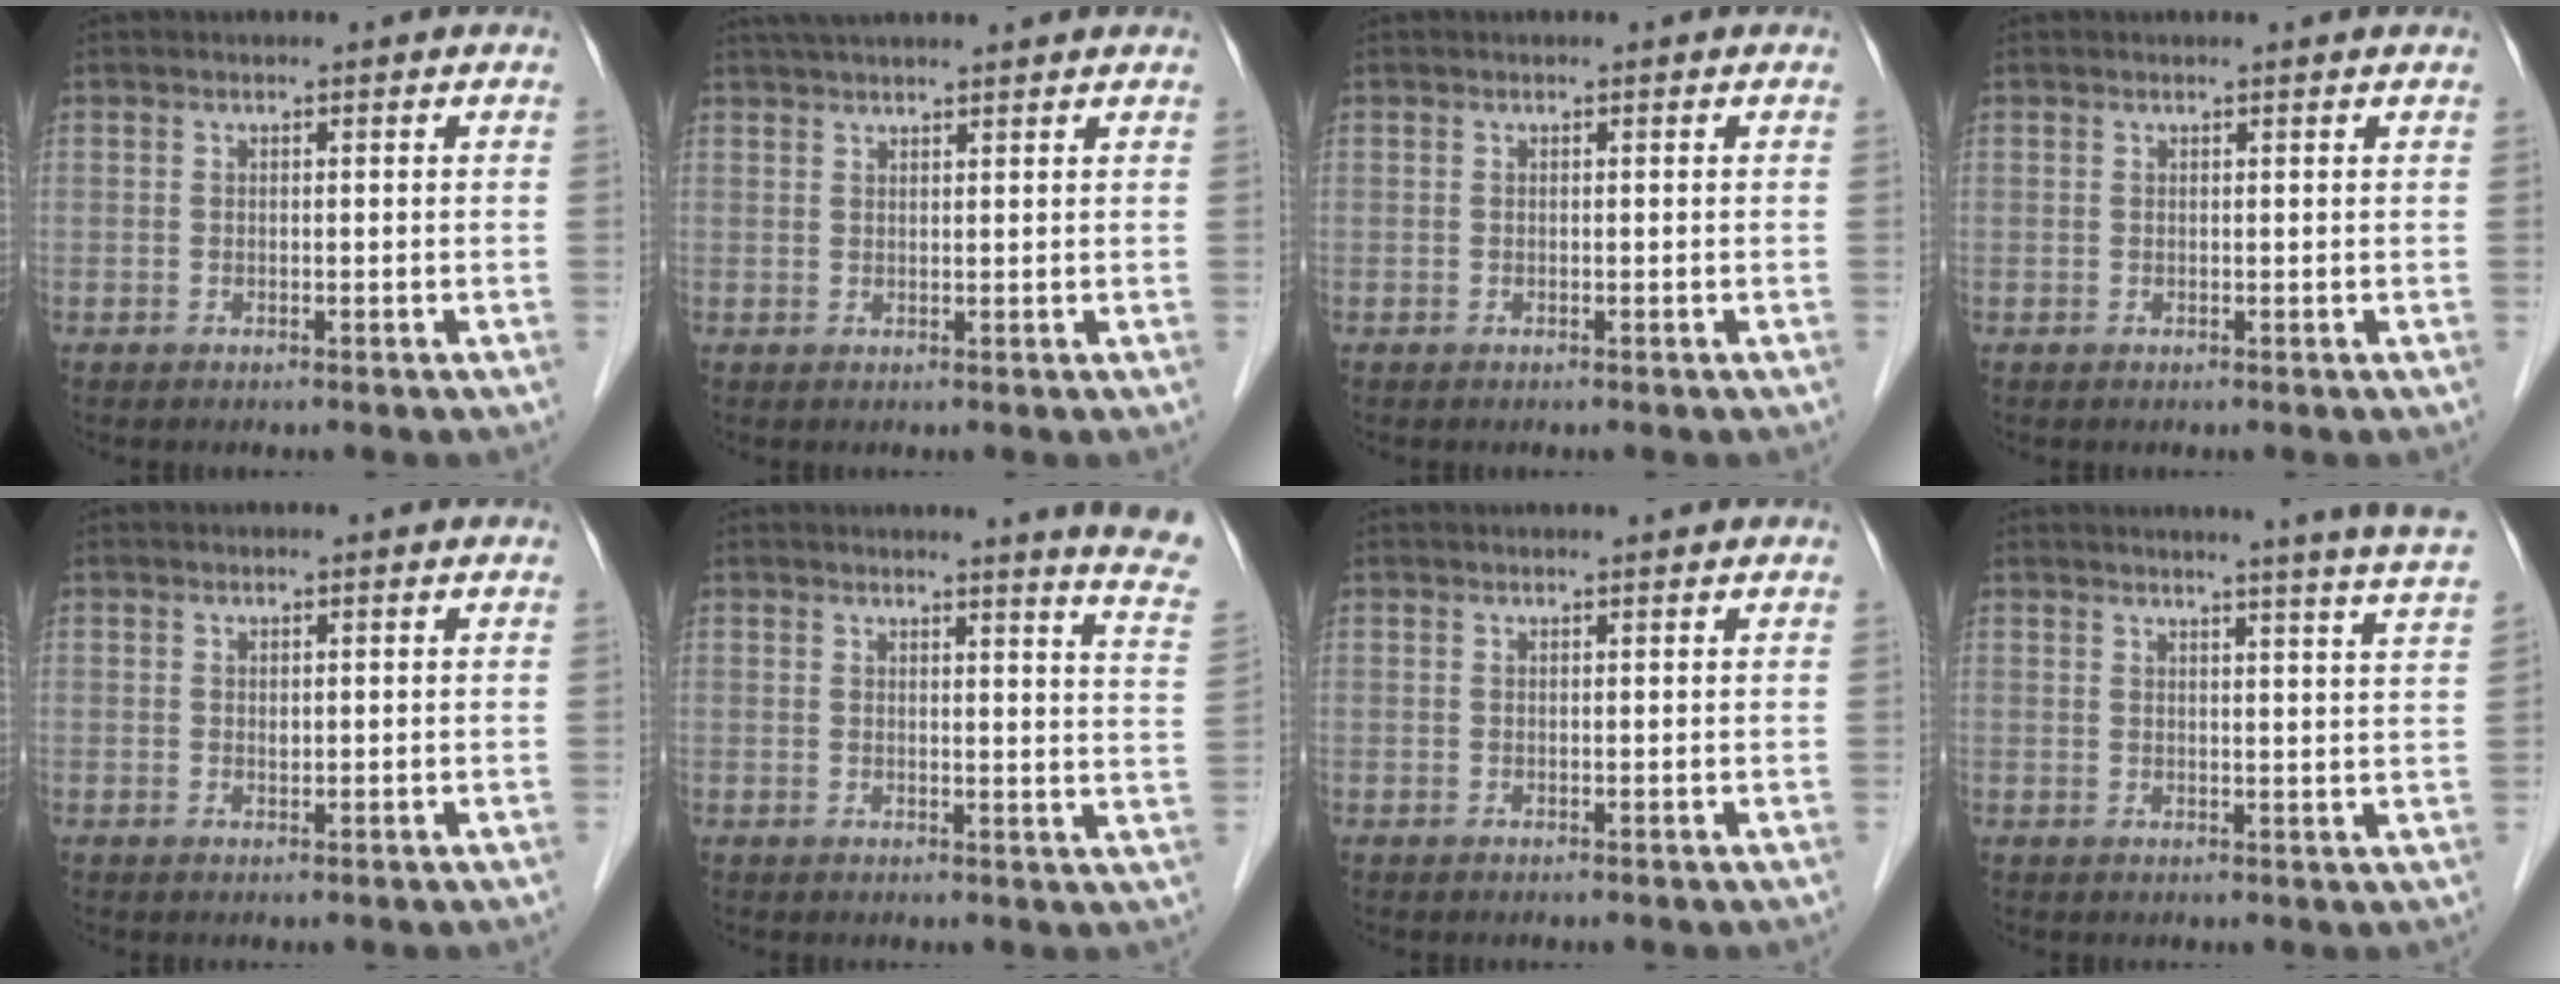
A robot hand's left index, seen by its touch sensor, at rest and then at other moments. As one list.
[{"total": 8.5, "force": [7.5, 0.2, 4.1], "torque": [-0.063, 0.041, 0.105]}, {"total": 0.0}, {"total": 0.9, "force": [0.8, -0.1, 0.3], "torque": [-0.011, 0.000, 0.016]}, {"total": 0.5, "force": [0.2, 0.3, 0.4], "torque": [-0.006, -0.002, 0.005]}, {"total": 10.1, "force": [9.2, -1.0, 4.0], "torque": [-0.033, -0.076, 0.075]}, {"total": 1.5, "force": [1.4, -0.3, 0.5], "torque": [-0.006, 0.011, 0.025]}, {"total": 12.4, "force": [11.1, -2.0, 5.3], "torque": [-0.072, -0.052, 0.109]}]